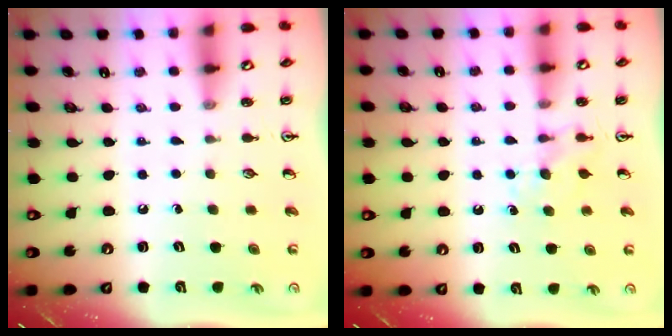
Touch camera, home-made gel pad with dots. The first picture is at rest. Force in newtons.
{"total": 4.6, "press": 4.5, "slide": 0.6}